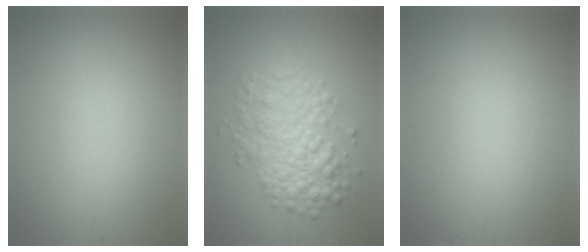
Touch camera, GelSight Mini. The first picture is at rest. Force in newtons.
{"total": 4.8, "press": 4.8, "slide": 0.0}
{"total": 0.0}